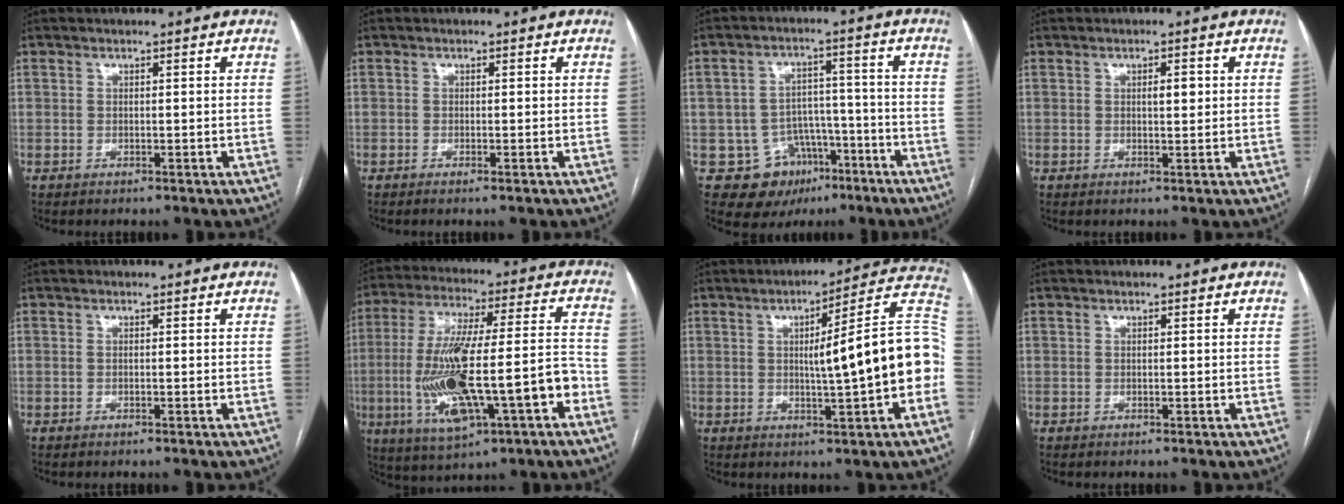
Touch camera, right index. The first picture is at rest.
{"total": 0.8, "force": [-0.5, -0.1, 0.6], "torque": [-0.013, -0.001, -0.006]}
{"total": 9.0, "force": [-4.6, 7.4, 2.2], "torque": [-0.024, 0.027, -0.056]}
{"total": 1.9, "force": [0.4, 0.6, 1.7], "torque": [-0.029, 0.002, 0.009]}
{"total": 0.0}
{"total": 20.4, "force": [-5.7, 3.8, 19.2], "torque": [-0.366, 0.007, -0.084]}
{"total": 16.1, "force": [-1.1, 0.5, 16.1], "torque": [-0.196, 0.031, -0.018]}
{"total": 0.0}